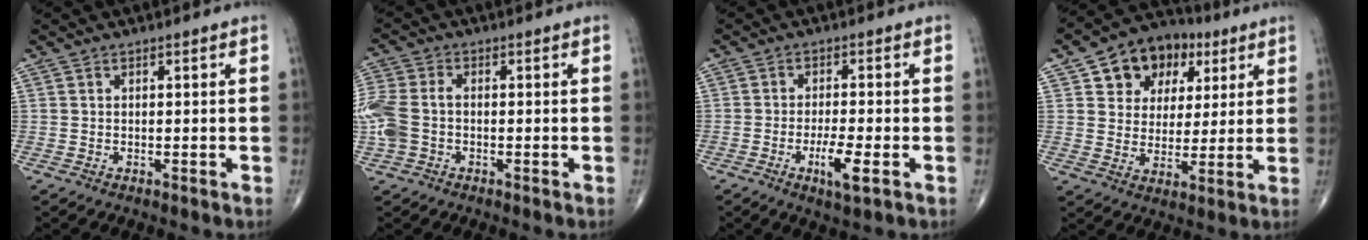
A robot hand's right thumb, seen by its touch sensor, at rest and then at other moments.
{"total": 9.0, "force": [-1.2, 6.2, 6.5], "torque": [-0.177, 0.020, -0.028]}
{"total": 5.7, "force": [-2.2, 1.2, 5.2], "torque": [-0.099, -0.001, -0.037]}
{"total": 13.9, "force": [6.0, 10.5, 6.7], "torque": [-0.060, -0.003, 0.096]}